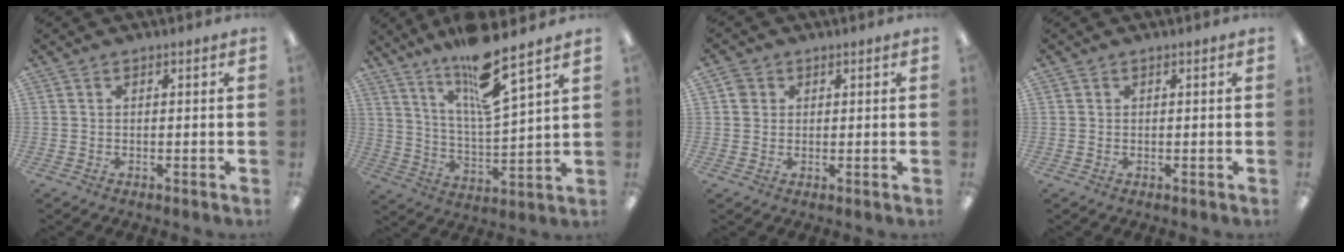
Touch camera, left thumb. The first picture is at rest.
{"total": 13.9, "force": [10.6, 1.5, 8.8], "torque": [-0.154, -0.064, 0.171]}
{"total": 3.0, "force": [1.2, 2.6, 0.6], "torque": [-0.002, 0.000, 0.019]}
{"total": 0.0}